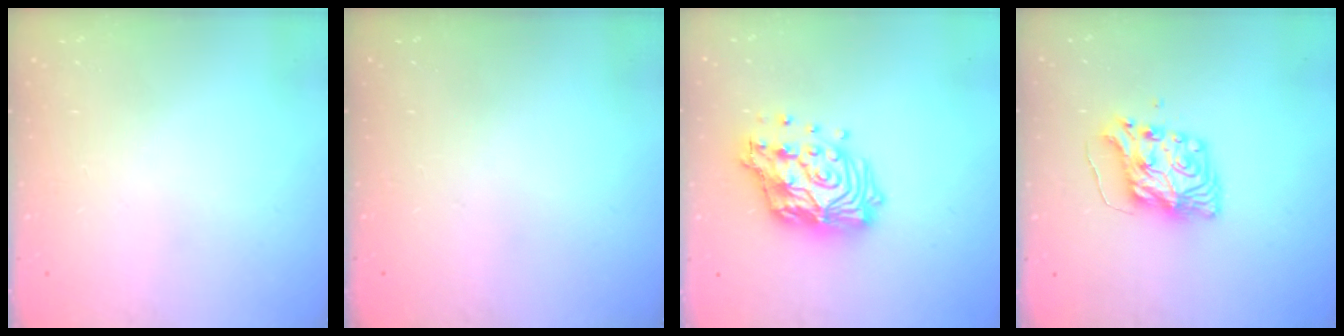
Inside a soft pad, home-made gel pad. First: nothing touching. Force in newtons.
{"total": 0.0}
{"total": 17.2, "press": 17.1, "slide": 1.6}
{"total": 9.2, "press": 9.1, "slide": 1.3}